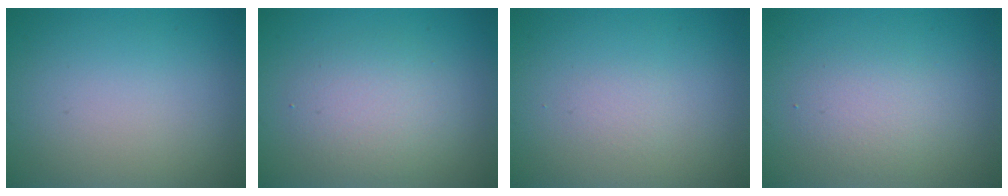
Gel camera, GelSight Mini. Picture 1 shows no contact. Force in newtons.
{"total": 3.4, "press": 3.3, "slide": 0.3}
{"total": 0.7, "press": 0.7, "slide": 0.0}
{"total": 2.1, "press": 2.1, "slide": 0.1}